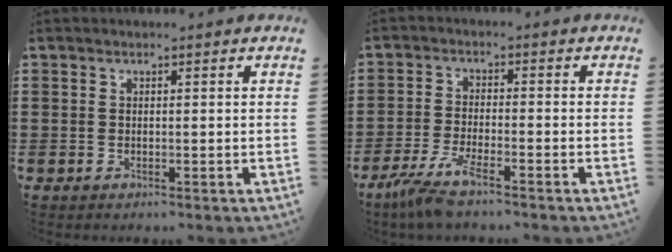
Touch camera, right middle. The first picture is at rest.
{"total": 5.5, "force": [-4.2, 0.3, 3.6], "torque": [-0.092, -0.021, -0.083]}